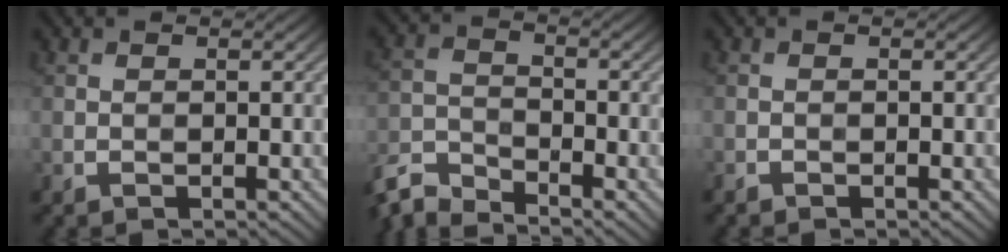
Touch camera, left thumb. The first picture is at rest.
{"total": 6.3, "force": [-5.8, 1.4, 2.0], "torque": [-0.048, -0.015, -0.133]}
{"total": 0.6, "force": [-0.6, 0.2, 0.0], "torque": [0.001, -0.004, -0.012]}